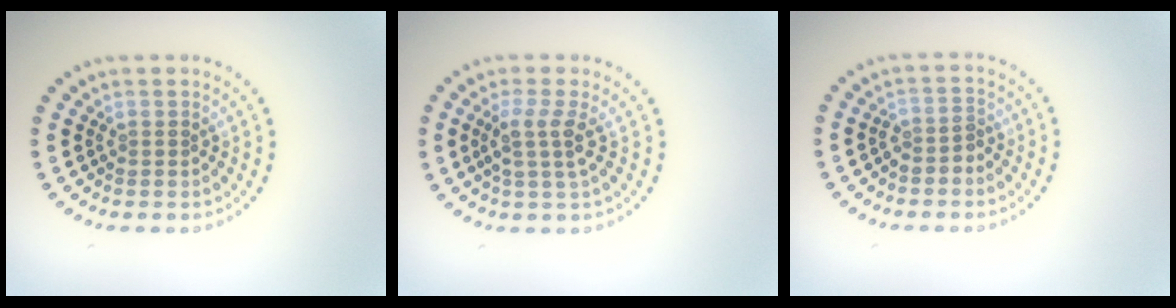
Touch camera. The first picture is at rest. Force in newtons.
{"total": 2.5, "press": 2.0, "slide": 1.5}
{"total": 1.5, "press": 1.2, "slide": 0.8}